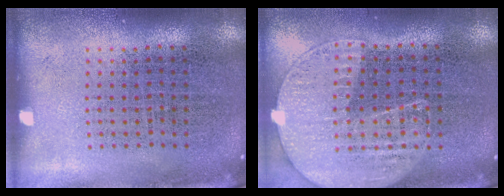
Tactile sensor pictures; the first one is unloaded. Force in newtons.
{"total": 1.1, "press": 1.0, "slide": 0.4}